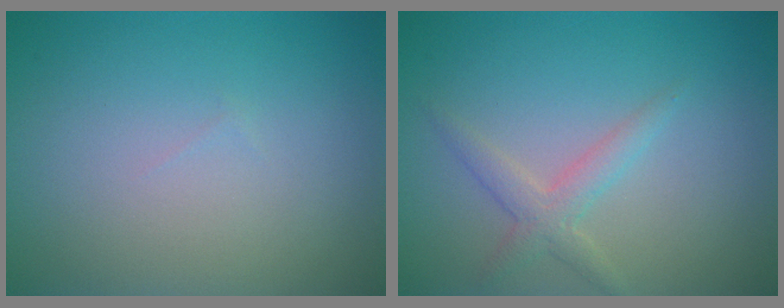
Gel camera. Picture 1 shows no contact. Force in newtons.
{"total": 2.1, "press": 2.1, "slide": 0.1}